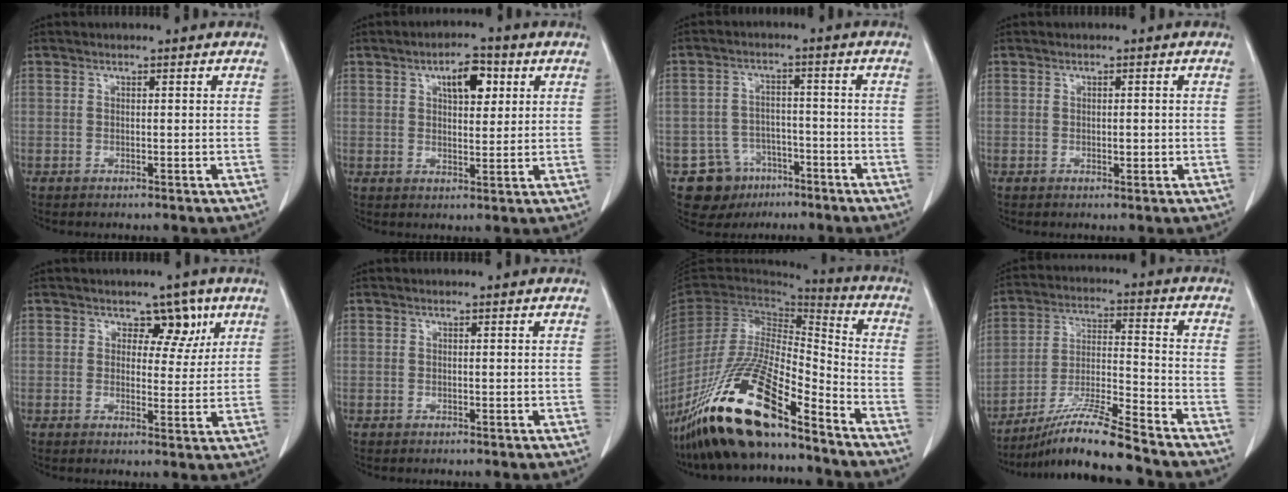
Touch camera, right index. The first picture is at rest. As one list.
[{"total": 6.0, "force": [2.5, 2.5, 4.9], "torque": [-0.078, 0.008, 0.040]}, {"total": 7.6, "force": [-4.4, 6.1, 0.7], "torque": [-0.009, 0.015, -0.061]}, {"total": 1.0, "force": [0.0, 0.5, 0.9], "torque": [-0.010, 0.000, 0.004]}, {"total": 4.7, "force": [2.5, 3.1, 2.5], "torque": [-0.016, 0.002, 0.032]}, {"total": 0.0}, {"total": 21.8, "force": [-15.3, 4.2, 15.0], "torque": [-0.299, -0.037, -0.281]}, {"total": 12.5, "force": [-10.6, -0.9, 6.5], "torque": [-0.117, -0.012, -0.193]}]